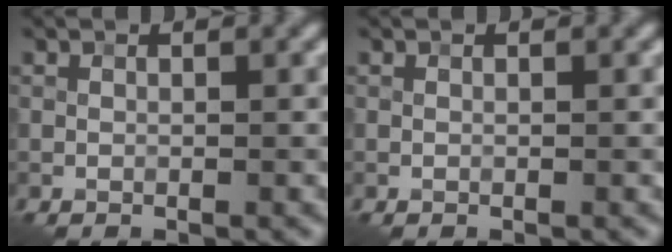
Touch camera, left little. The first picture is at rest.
{"total": 0.0}